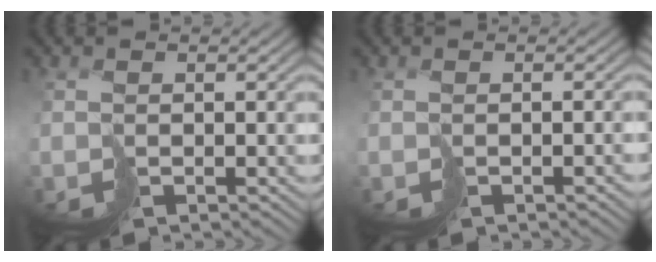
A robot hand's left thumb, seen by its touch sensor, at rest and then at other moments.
{"total": 1.9, "force": [-1.4, 0.8, 1.0], "torque": [-0.007, 0.000, -0.023]}